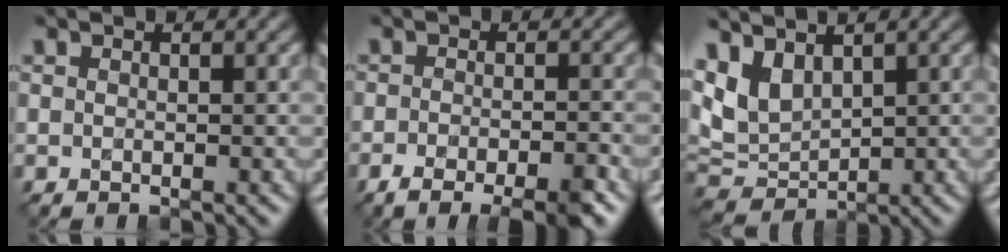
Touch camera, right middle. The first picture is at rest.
{"total": 6.0, "force": [-4.0, 1.5, 4.2], "torque": [-0.065, -0.009, -0.065]}
{"total": 5.0, "force": [2.3, 2.9, 3.3], "torque": [-0.074, -0.004, 0.046]}